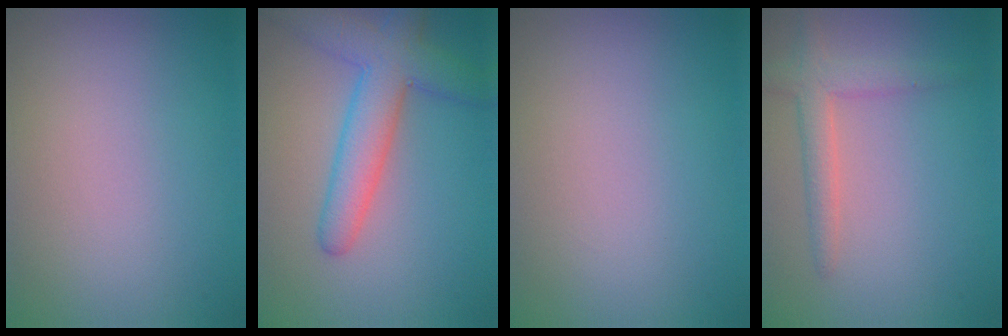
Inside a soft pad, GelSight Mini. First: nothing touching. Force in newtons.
{"total": 5.3, "press": 5.3, "slide": 0.3}
{"total": 0.0}
{"total": 2.7, "press": 2.7, "slide": 0.2}